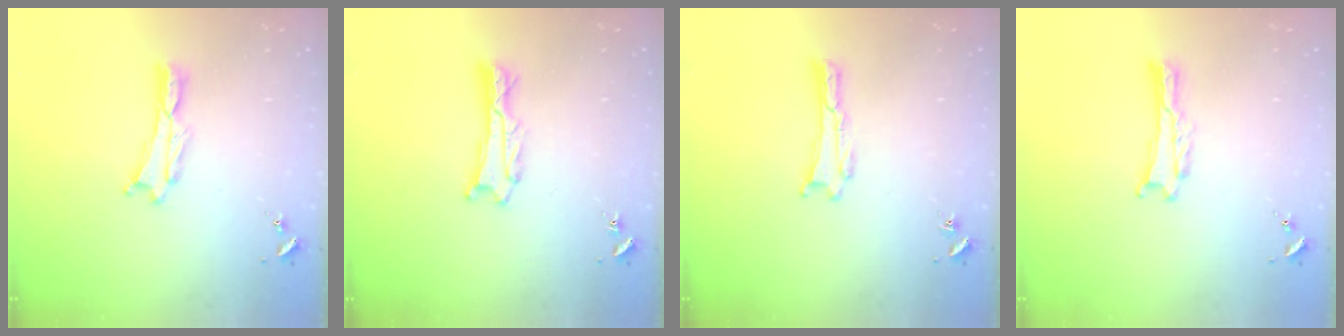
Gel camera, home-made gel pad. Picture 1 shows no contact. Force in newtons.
{"total": 0.9, "press": 0.9, "slide": 0.1}
{"total": 0.0}
{"total": 0.0}